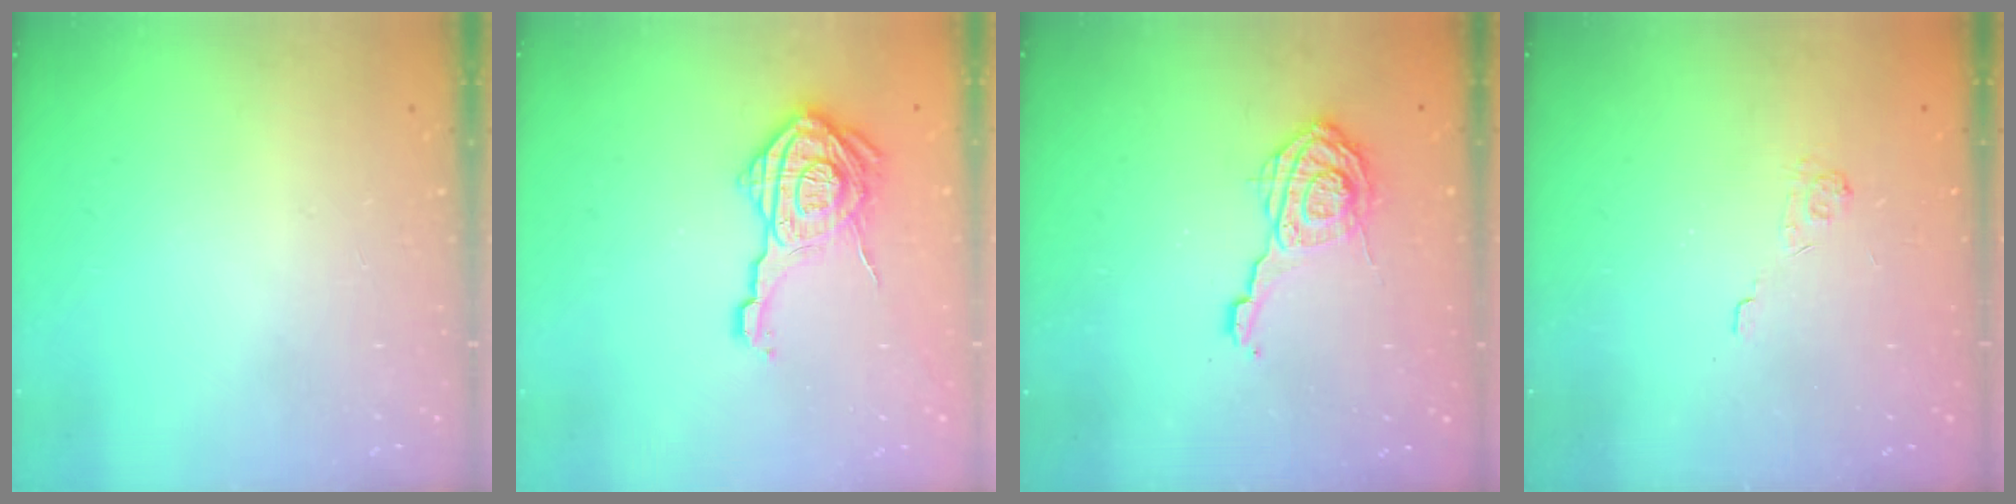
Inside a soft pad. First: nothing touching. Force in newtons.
{"total": 17.5, "press": 17.5, "slide": 0.7}
{"total": 11.2, "press": 11.2, "slide": 1.3}
{"total": 2.1, "press": 1.5, "slide": 1.4}